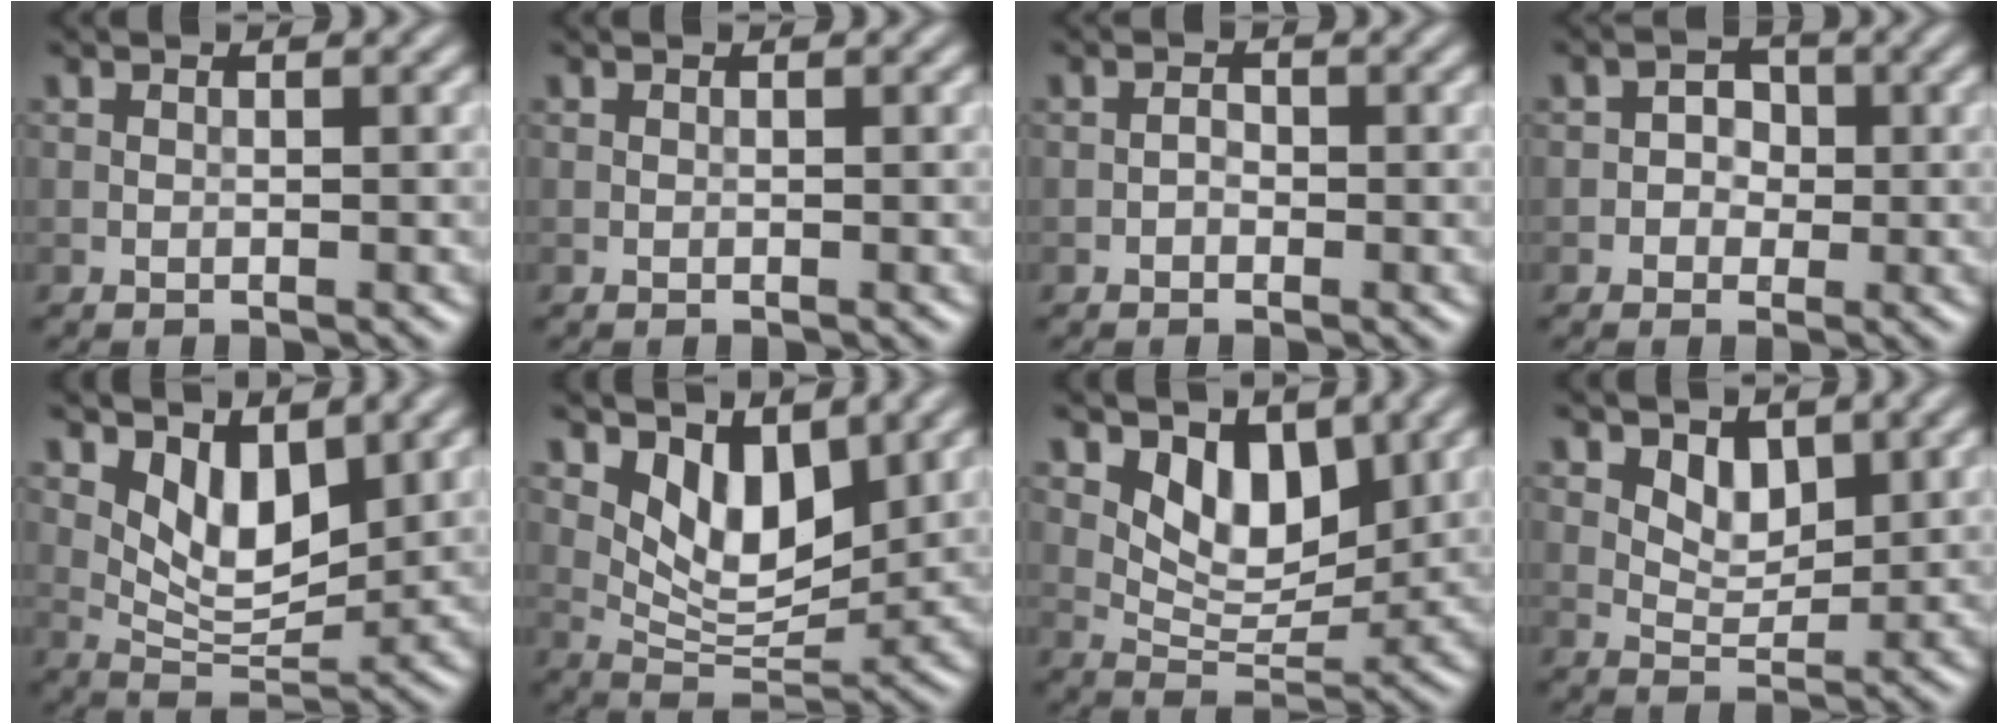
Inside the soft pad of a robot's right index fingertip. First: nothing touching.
{"total": 0.0}
{"total": 0.9, "force": [-0.4, 0.6, 0.5], "torque": [-0.007, 0.002, -0.009]}
{"total": 1.9, "force": [-0.3, 1.7, 0.7], "torque": [0.011, 0.002, -0.015]}
{"total": 4.7, "force": [2.1, 2.3, 3.4], "torque": [-0.064, -0.015, 0.041]}
{"total": 5.1, "force": [2.6, 2.6, 3.6], "torque": [-0.066, -0.019, 0.047]}
{"total": 4.8, "force": [2.3, 2.7, 3.2], "torque": [-0.058, -0.017, 0.039]}
{"total": 2.5, "force": [1.4, 1.4, 1.5], "torque": [-0.026, -0.010, 0.027]}